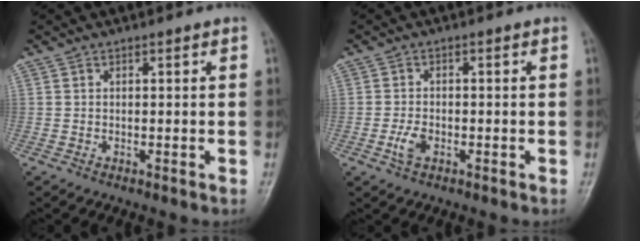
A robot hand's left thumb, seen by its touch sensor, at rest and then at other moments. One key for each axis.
{"total": 3.1, "fx": -1.2, "fy": 1.8, "fz": 2.2, "tx": -0.045, "ty": 0.004, "tz": -0.023}